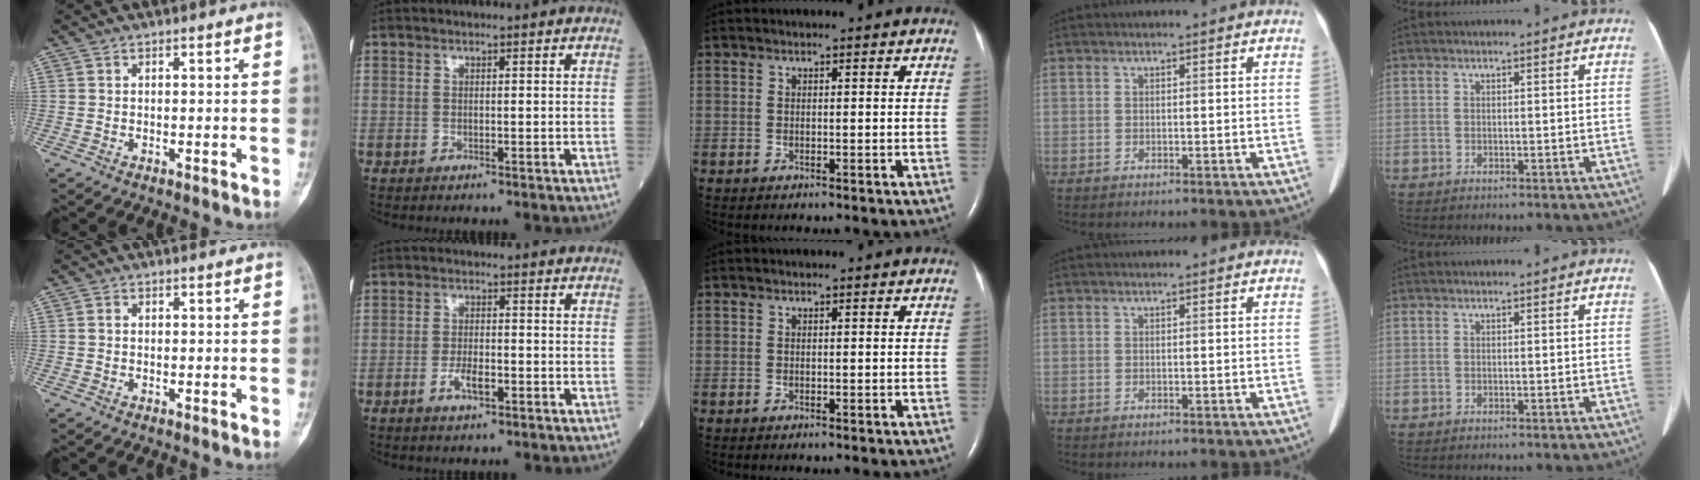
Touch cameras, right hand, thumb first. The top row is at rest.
{"thumb": {"total": 1.0, "force": [0.0, 0.7, 0.8], "torque": [-0.010, 0.000, -0.001]}, "index": {"total": 3.4, "force": [-1.7, 1.1, 2.8], "torque": [-0.055, 0.002, -0.032]}}